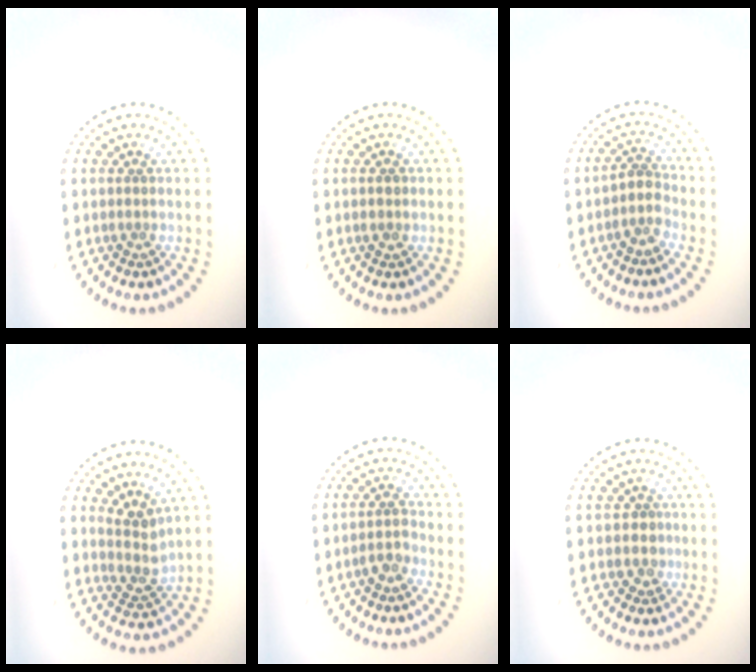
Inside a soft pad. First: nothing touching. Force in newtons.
{"total": 0.8, "press": 0.8, "slide": 0.1}
{"total": 2.1, "press": 1.6, "slide": 1.4}
{"total": 2.6, "press": 2.1, "slide": 1.6}
{"total": 1.5, "press": 1.3, "slide": 0.7}
{"total": 1.2, "press": 0.8, "slide": 0.9}